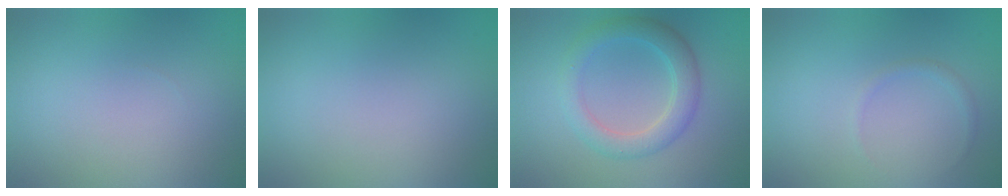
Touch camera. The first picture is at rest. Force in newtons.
{"total": 0.0}
{"total": 3.7, "press": 3.7, "slide": 0.1}
{"total": 0.7, "press": 0.7, "slide": 0.1}